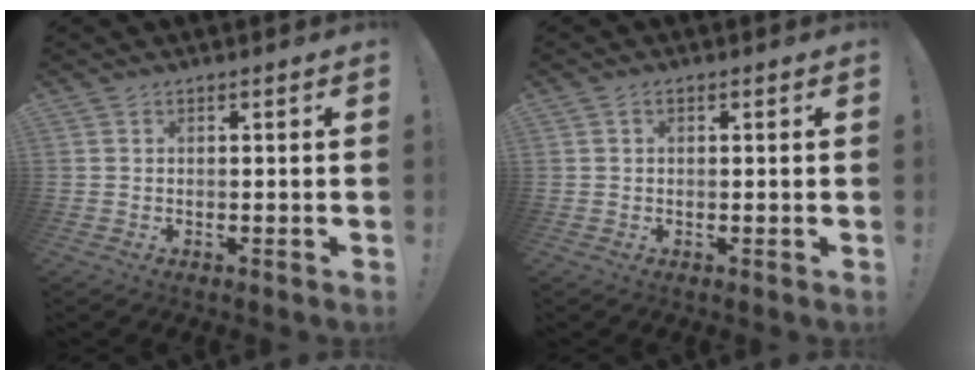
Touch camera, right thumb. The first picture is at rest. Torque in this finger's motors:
{"motor_torque": [-0.01, -0.24, -0.36, 0.21, 0.09]}